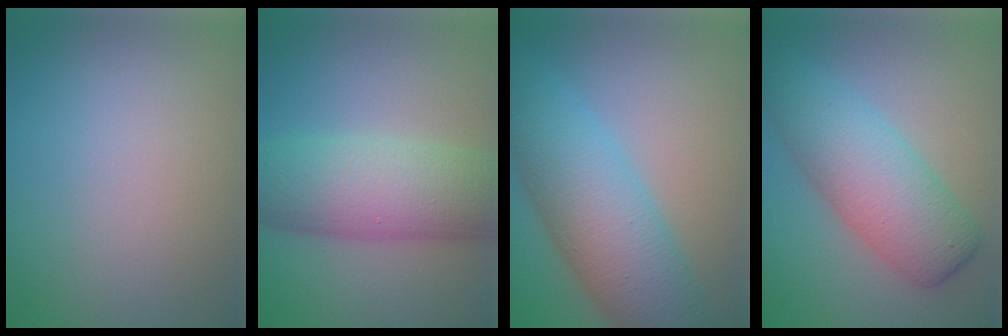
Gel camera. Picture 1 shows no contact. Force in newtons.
{"total": 8.9, "press": 8.9, "slide": 0.1}
{"total": 9.0, "press": 9.0, "slide": 0.1}
{"total": 7.6, "press": 7.6, "slide": 0.1}